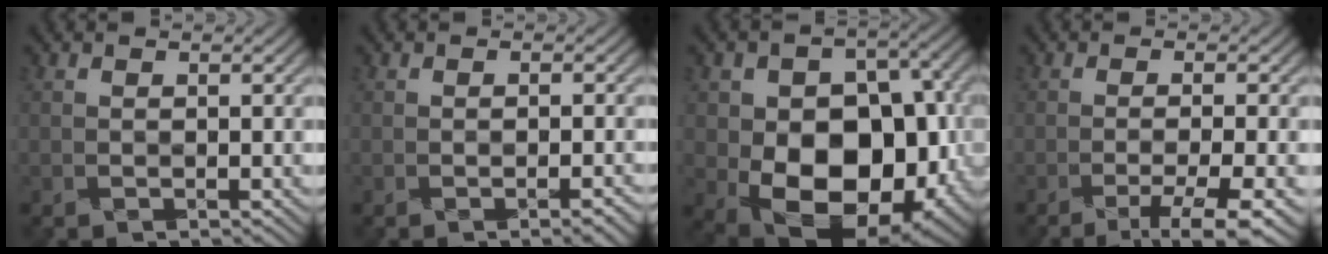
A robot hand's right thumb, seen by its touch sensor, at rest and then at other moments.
{"total": 2.0, "force": [-0.9, 0.5, 1.7], "torque": [-0.025, 0.003, -0.016]}
{"total": 16.3, "force": [-3.9, 11.3, 11.1], "torque": [-0.150, -0.030, -0.050]}
{"total": 5.6, "force": [-3.1, 0.7, 4.7], "torque": [-0.064, 0.003, -0.056]}